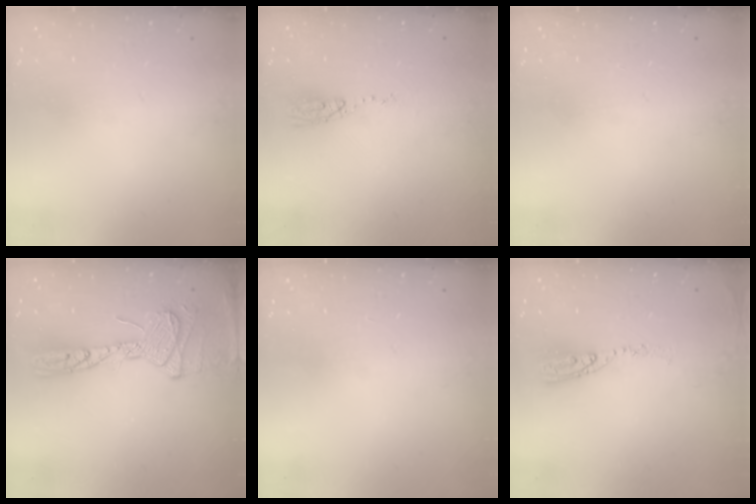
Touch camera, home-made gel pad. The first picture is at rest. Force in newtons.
{"total": 5.0, "press": 4.7, "slide": 1.5}
{"total": 0.0}
{"total": 16.8, "press": 16.1, "slide": 4.6}
{"total": 0.0}
{"total": 6.8, "press": 6.8, "slide": 0.6}